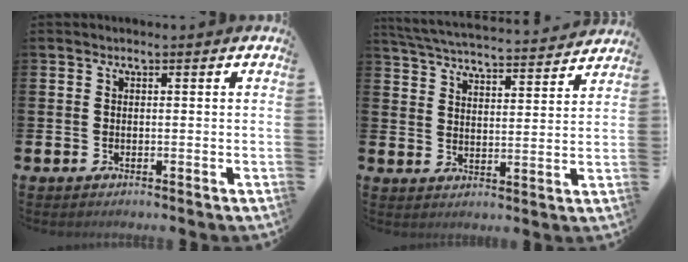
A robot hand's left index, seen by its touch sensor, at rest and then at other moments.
{"total": 5.3, "force": [5.2, 0.4, 1.0], "torque": [-0.044, -0.043, 0.089]}